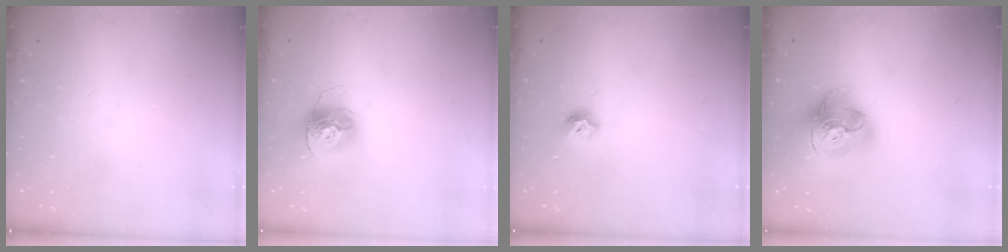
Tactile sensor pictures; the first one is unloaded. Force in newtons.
{"total": 13.0, "press": 12.9, "slide": 1.2}
{"total": 6.7, "press": 6.6, "slide": 1.1}
{"total": 18.0, "press": 17.9, "slide": 2.0}